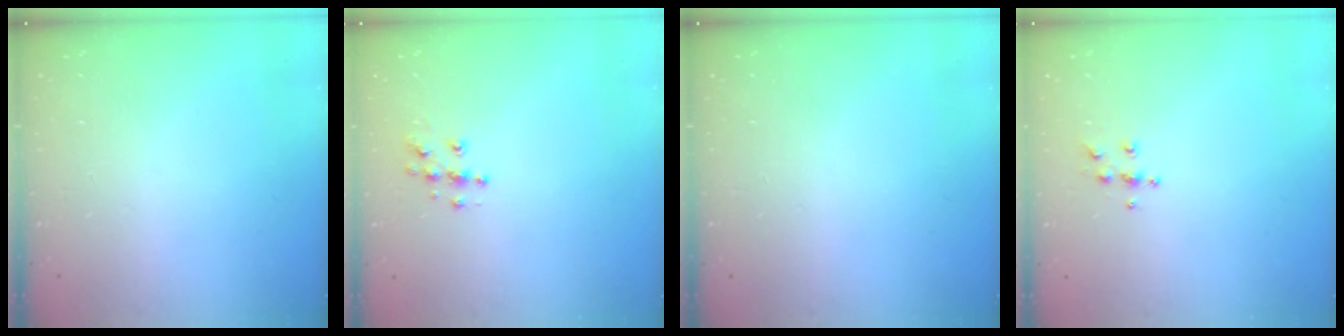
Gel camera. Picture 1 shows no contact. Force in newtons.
{"total": 7.6, "press": 7.6, "slide": 0.4}
{"total": 0.0}
{"total": 5.6, "press": 5.6, "slide": 0.4}